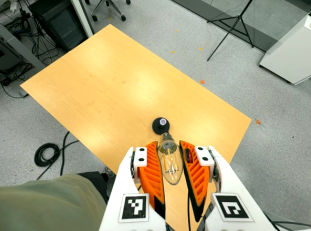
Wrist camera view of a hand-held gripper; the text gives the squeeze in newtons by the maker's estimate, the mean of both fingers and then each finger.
{"total": 20.9, "left": 22.9, "right": 18.8}